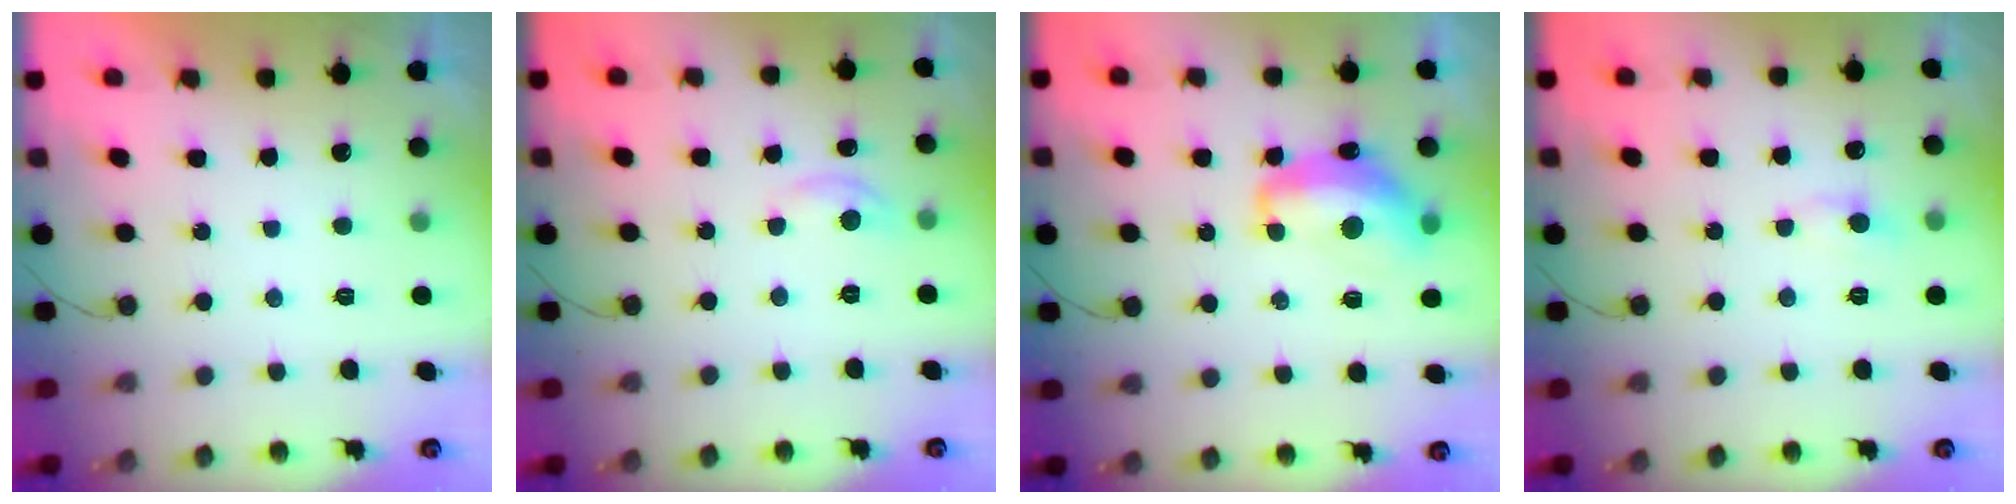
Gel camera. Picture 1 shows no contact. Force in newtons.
{"total": 5.3, "press": 5.2, "slide": 0.7}
{"total": 12.8, "press": 12.8, "slide": 1.1}
{"total": 4.0, "press": 3.9, "slide": 0.5}